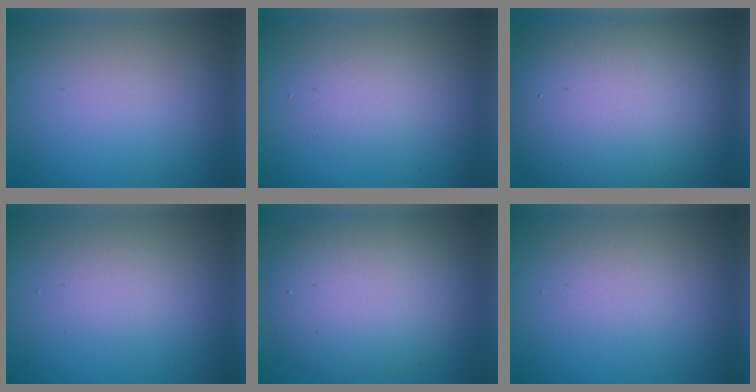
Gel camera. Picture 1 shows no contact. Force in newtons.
{"total": 2.1, "press": 2.1, "slide": 0.1}
{"total": 14.6, "press": 14.5, "slide": 0.5}
{"total": 1.7, "press": 1.7, "slide": 0.2}
{"total": 7.8, "press": 7.8, "slide": 0.5}
{"total": 1.3, "press": 1.3, "slide": 0.0}